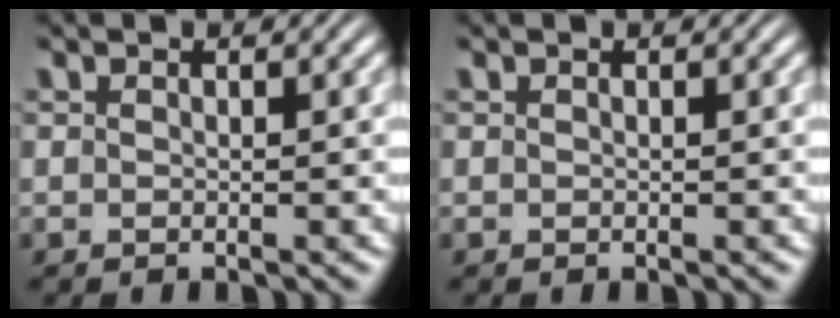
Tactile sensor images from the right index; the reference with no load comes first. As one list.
[{"total": 0.0}]